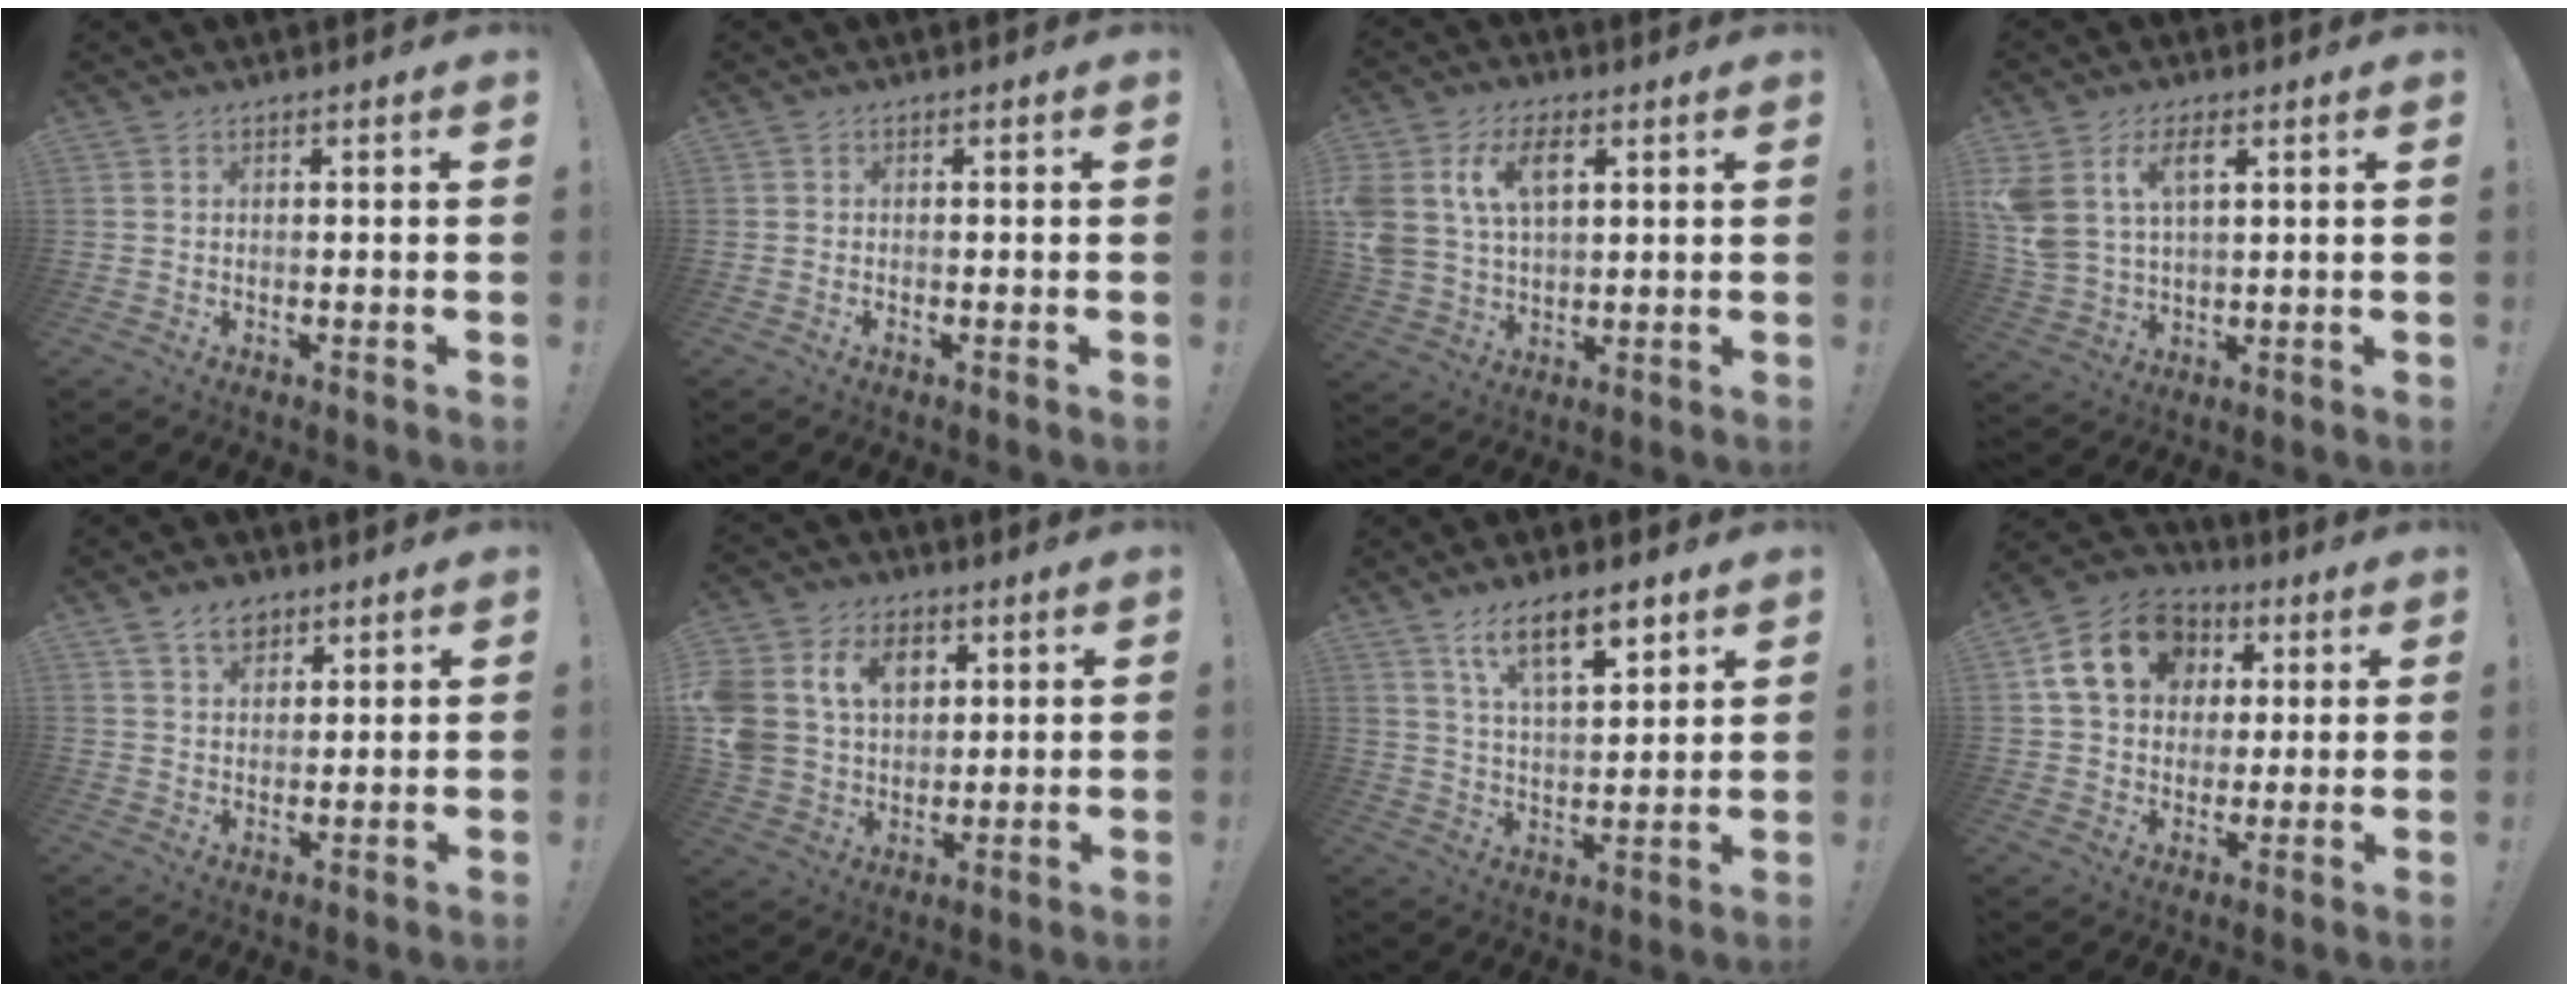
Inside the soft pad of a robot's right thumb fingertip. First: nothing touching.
{"total": 0.7, "force": [-0.6, 0.2, 0.0], "torque": [-0.006, 0.003, -0.009]}
{"total": 11.9, "force": [4.7, 7.9, 7.5], "torque": [-0.144, -0.006, 0.089]}
{"total": 9.4, "force": [4.4, 5.3, 6.4], "torque": [-0.135, -0.014, 0.078]}
{"total": 6.4, "force": [4.2, 4.2, 2.4], "torque": [-0.038, -0.013, 0.080]}
{"total": 14.6, "force": [5.5, 11.3, 7.5], "torque": [-0.131, -0.015, 0.111]}
{"total": 11.9, "force": [7.6, 4.2, 8.2], "torque": [-0.125, -0.032, 0.128]}
{"total": 17.3, "force": [5.7, 13.5, 9.1], "torque": [-0.135, -0.003, 0.117]}